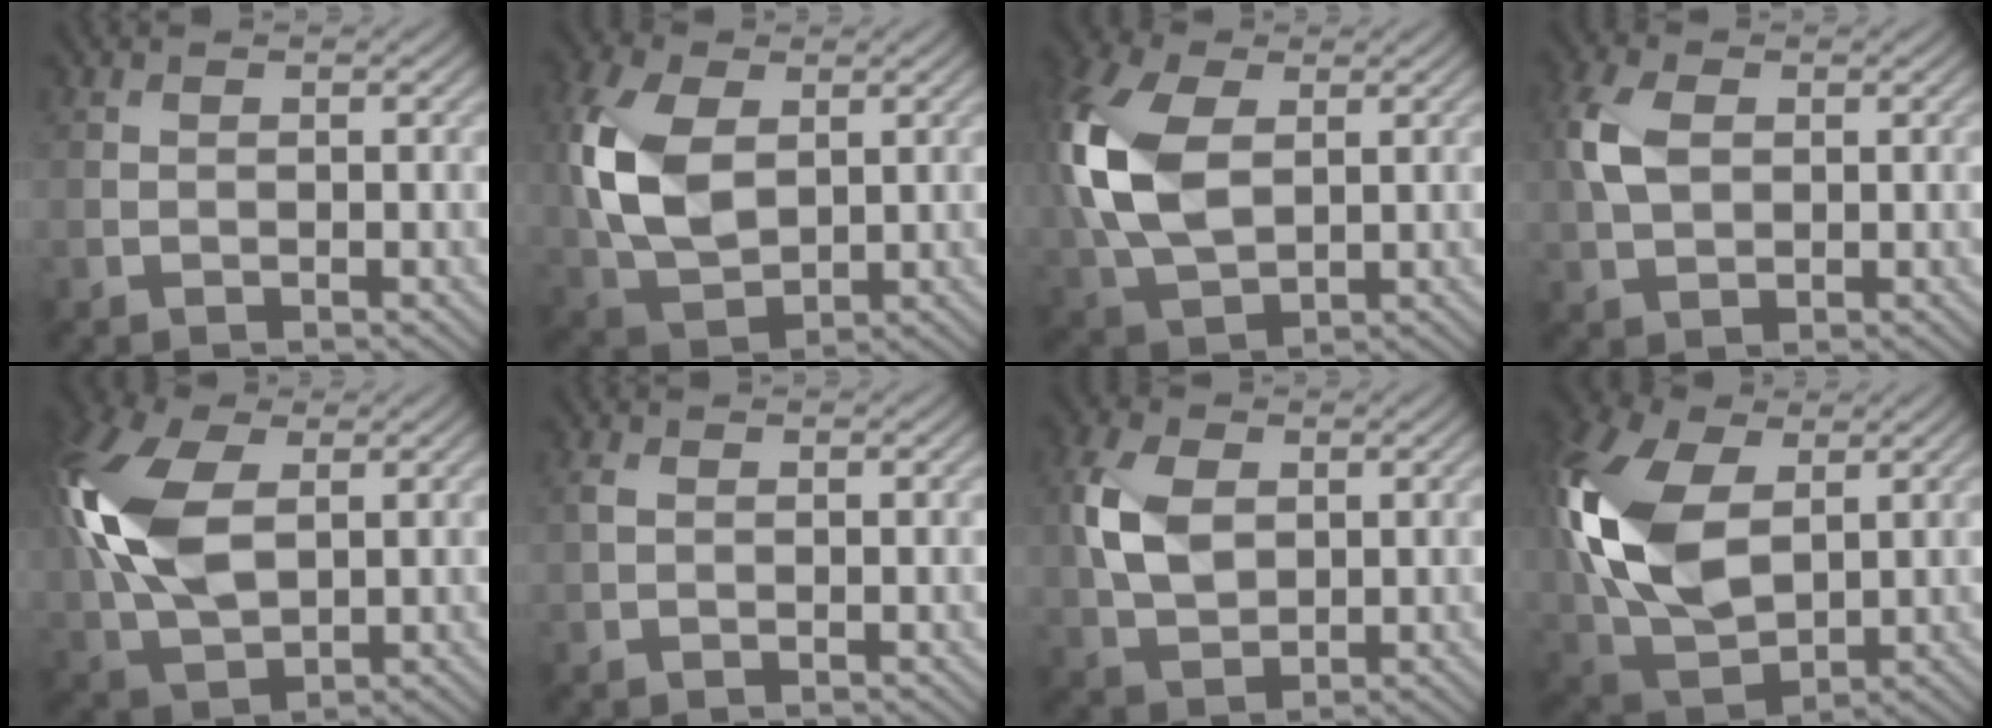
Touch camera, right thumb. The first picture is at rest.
{"total": 10.8, "force": [1.6, 6.8, 8.2], "torque": [-0.223, 0.006, 0.032]}
{"total": 12.8, "force": [1.8, 8.1, 9.8], "torque": [-0.273, 0.014, 0.033]}
{"total": 5.1, "force": [0.9, 3.3, 3.7], "torque": [-0.098, 0.009, 0.014]}
{"total": 13.7, "force": [2.1, 8.2, 10.8], "torque": [-0.292, 0.017, 0.035]}
{"total": 0.8, "force": [0.1, 0.5, 0.6], "torque": [-0.020, 0.003, 0.000]}
{"total": 6.8, "force": [1.2, 4.5, 5.0], "torque": [-0.122, 0.007, 0.023]}
{"total": 15.9, "force": [2.7, 10.0, 12.0], "torque": [-0.315, 0.013, 0.053]}